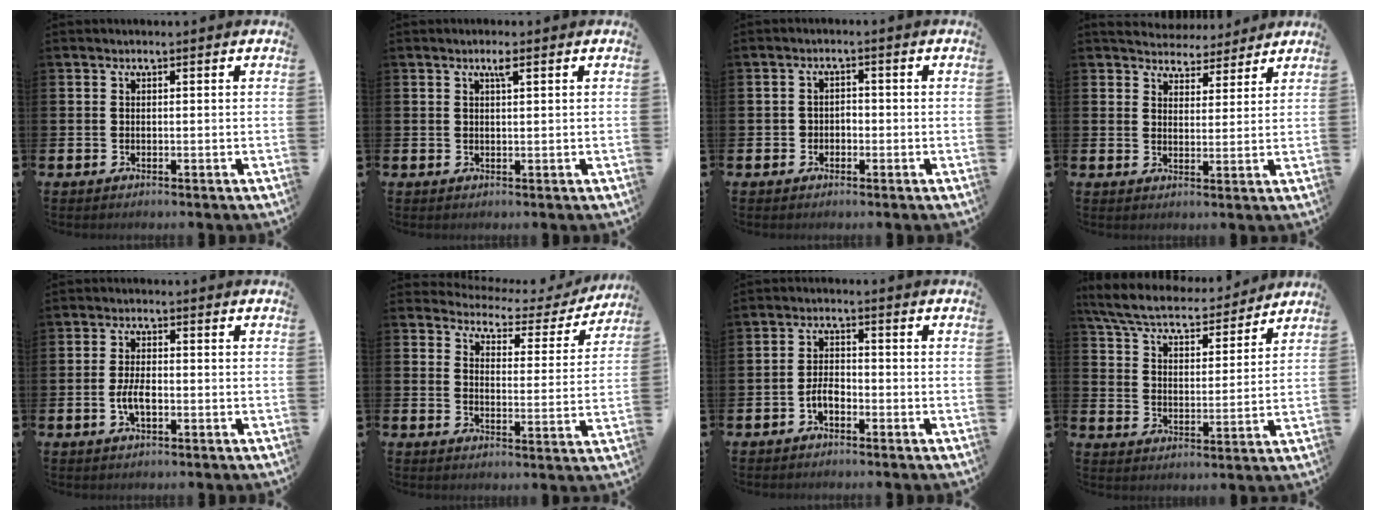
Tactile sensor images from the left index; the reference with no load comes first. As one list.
[{"total": 1.6, "force": [1.0, 0.2, 1.2], "torque": [-0.011, -0.002, 0.013]}, {"total": 1.8, "force": [-0.9, 1.5, 0.4], "torque": [-0.011, 0.003, -0.022]}, {"total": 4.2, "force": [3.8, 1.5, -0.4], "torque": [-0.003, -0.029, 0.067]}, {"total": 3.4, "force": [-0.8, 1.5, 2.9], "torque": [-0.044, 0.000, -0.017]}, {"total": 3.2, "force": [3.0, 1.1, 0.4], "torque": [-0.024, -0.034, 0.040]}, {"total": 2.7, "force": [-1.6, 1.3, 1.7], "torque": [-0.033, 0.007, -0.032]}, {"total": 6.8, "force": [6.3, 1.4, 2.0], "torque": [-0.071, -0.042, 0.107]}]